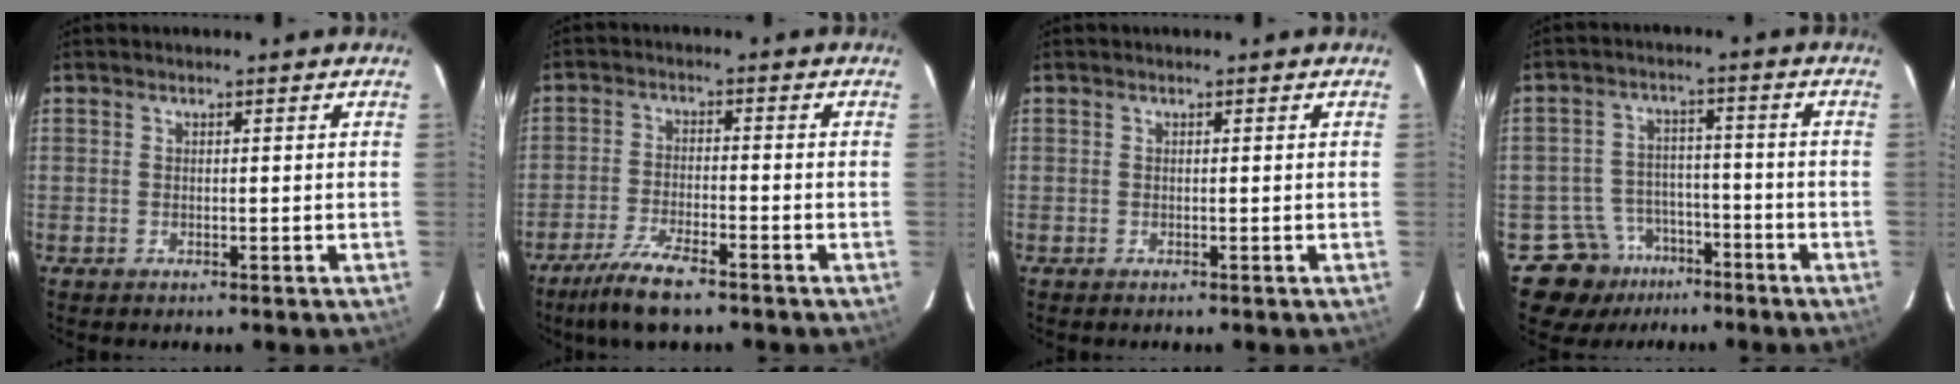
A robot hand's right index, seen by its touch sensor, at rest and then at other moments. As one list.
[{"total": 7.7, "force": [-5.7, 0.9, 5.1], "torque": [-0.100, -0.019, -0.104]}, {"total": 0.0}, {"total": 8.7, "force": [-5.4, 6.8, 0.3], "torque": [-0.007, 0.036, -0.077]}]